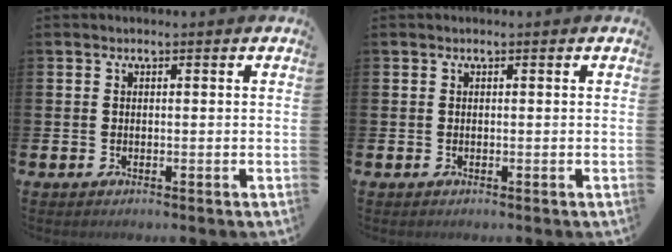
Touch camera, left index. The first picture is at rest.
{"total": 0.0}